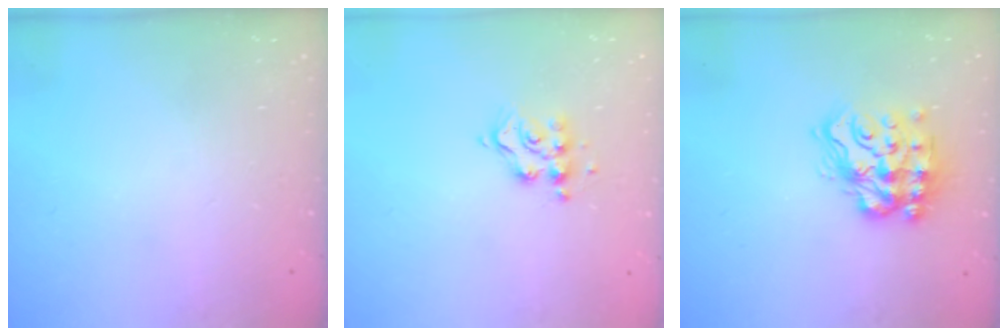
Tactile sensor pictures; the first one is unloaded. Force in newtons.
{"total": 9.0, "press": 9.0, "slide": 0.5}
{"total": 16.0, "press": 15.9, "slide": 1.8}